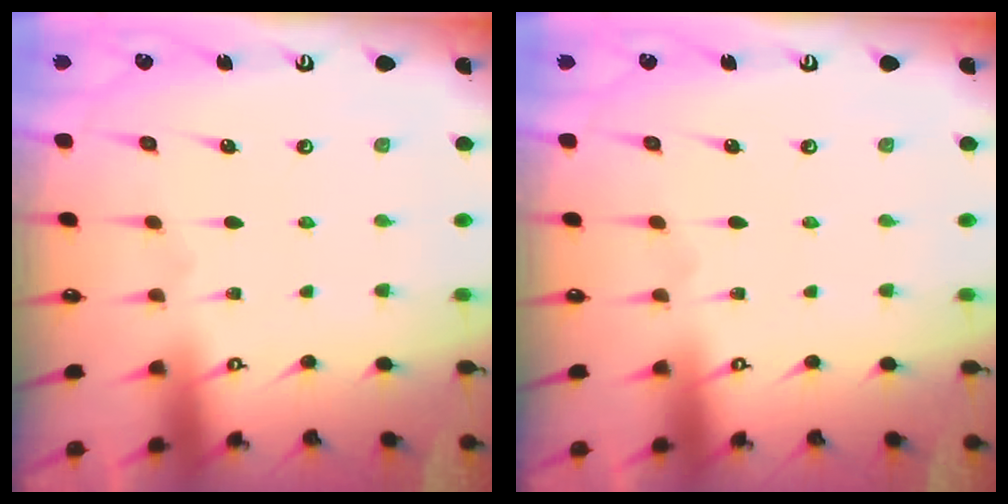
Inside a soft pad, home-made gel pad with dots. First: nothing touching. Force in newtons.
{"total": 0.0}